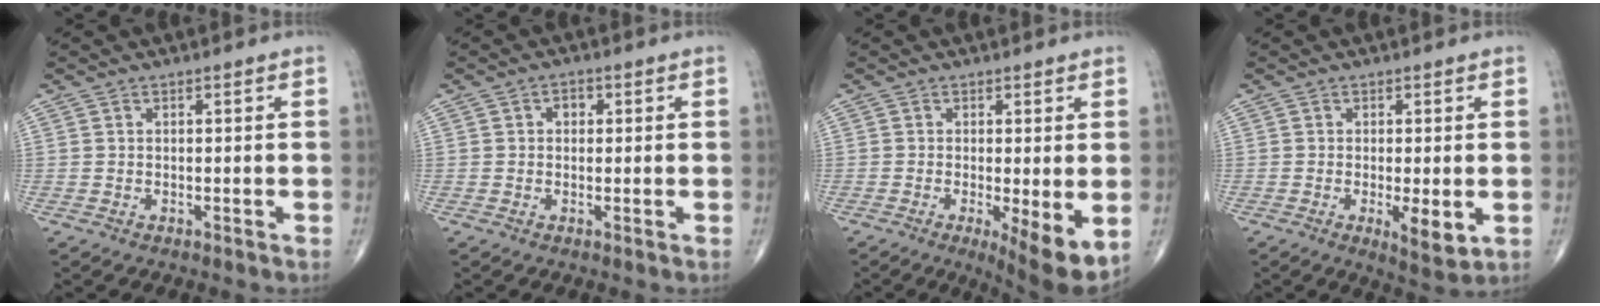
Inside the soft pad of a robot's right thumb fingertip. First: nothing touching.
{"total": 1.9, "force": [0.4, 1.5, 1.1], "torque": [-0.008, 0.005, 0.002]}
{"total": 8.4, "force": [-1.8, 2.3, 7.9], "torque": [-0.118, -0.024, -0.025]}
{"total": 5.5, "force": [-1.2, 1.7, 5.1], "torque": [-0.081, -0.017, -0.018]}